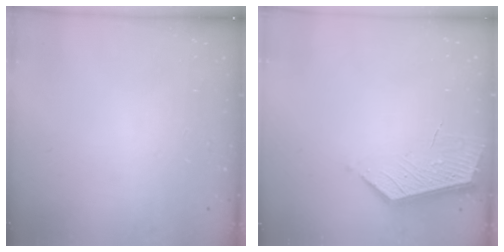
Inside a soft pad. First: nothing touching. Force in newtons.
{"total": 3.7, "press": 3.7, "slide": 0.4}